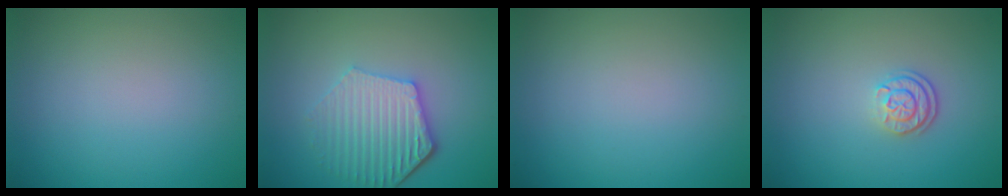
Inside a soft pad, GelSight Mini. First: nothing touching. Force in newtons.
{"total": 5.3, "press": 4.2, "slide": 3.3}
{"total": 0.0}
{"total": 2.4, "press": 1.9, "slide": 1.5}